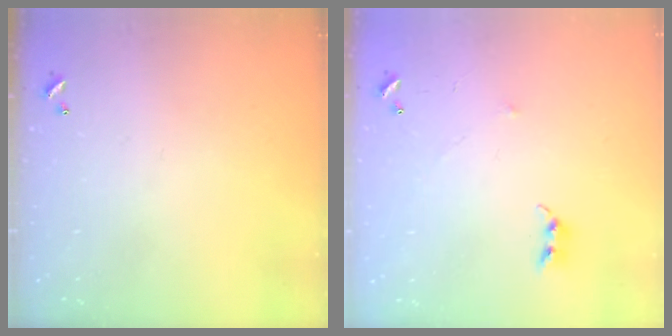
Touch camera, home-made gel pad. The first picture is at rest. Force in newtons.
{"total": 6.4, "press": 6.4, "slide": 0.6}